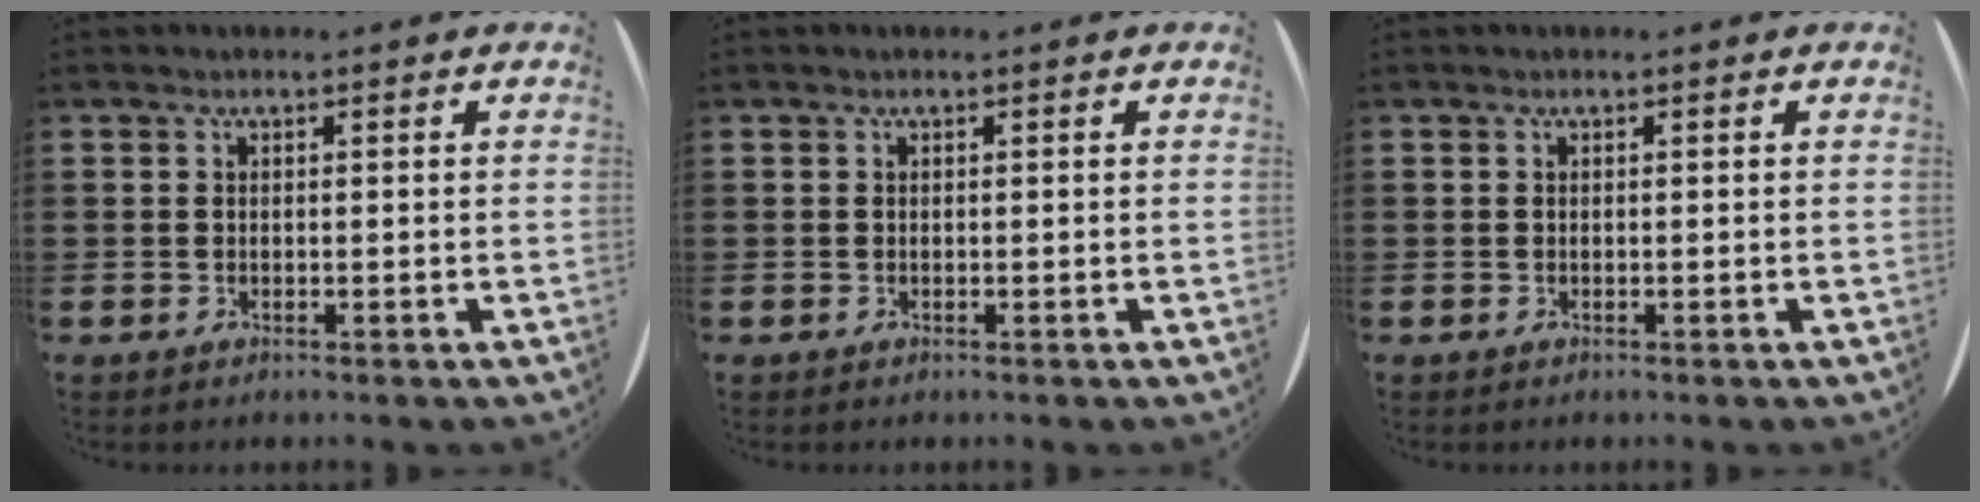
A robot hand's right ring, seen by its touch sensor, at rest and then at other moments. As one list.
[{"total": 0.0}, {"total": 0.0}]